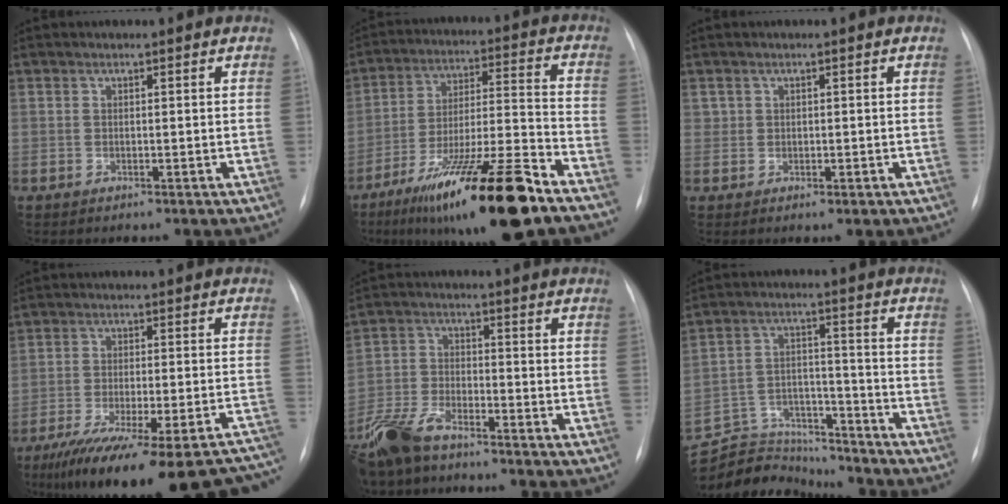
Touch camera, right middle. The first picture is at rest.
{"total": 20.2, "force": [-13.2, 1.2, 15.2], "torque": [-0.233, -0.023, -0.219]}
{"total": 1.1, "force": [0.1, 1.0, 0.2], "torque": [-0.008, -0.002, 0.005]}
{"total": 27.6, "force": [-22.4, 4.8, 15.3], "torque": [-0.179, -0.023, -0.298]}
{"total": 9.4, "force": [-7.7, 2.9, 4.5], "torque": [-0.103, -0.018, -0.149]}
{"total": 15.2, "force": [-14.6, 4.1, 1.4], "torque": [-0.040, 0.039, -0.228]}